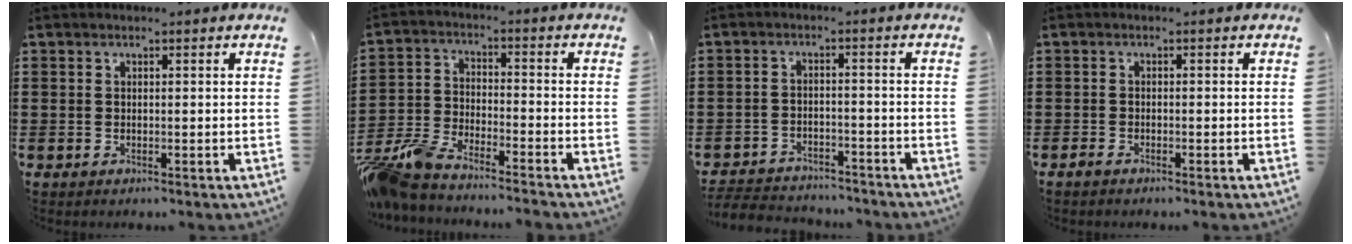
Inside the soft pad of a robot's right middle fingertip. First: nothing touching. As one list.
[{"total": 7.3, "force": [-7.0, 0.7, 2.0], "torque": [-0.065, -0.002, -0.144]}, {"total": 3.7, "force": [-3.6, 0.6, 0.0], "torque": [-0.012, 0.000, -0.081]}, {"total": 0.9, "force": [-0.8, 0.3, 0.3], "torque": [-0.009, -0.003, -0.015]}]